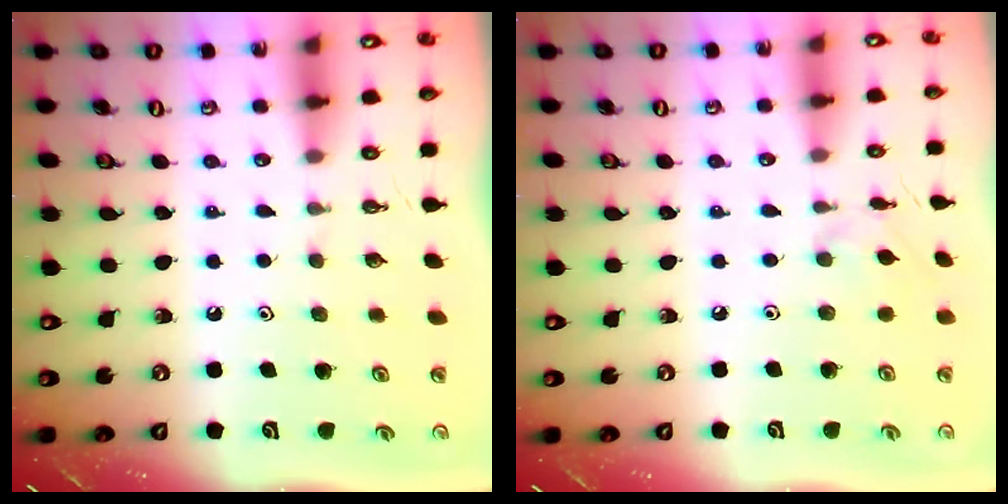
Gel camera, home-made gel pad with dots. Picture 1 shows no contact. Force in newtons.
{"total": 1.5, "press": 1.4, "slide": 0.5}